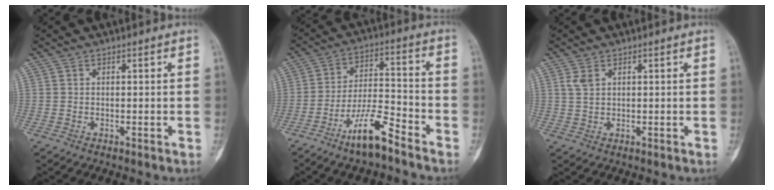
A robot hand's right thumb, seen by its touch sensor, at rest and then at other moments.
{"total": 10.3, "force": [-7.3, 2.3, 6.9], "torque": [-0.125, 0.055, -0.136]}
{"total": 2.3, "force": [1.1, 1.3, 1.6], "torque": [-0.034, 0.003, 0.029]}